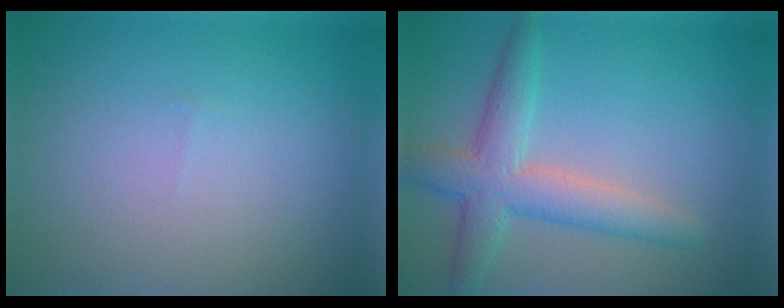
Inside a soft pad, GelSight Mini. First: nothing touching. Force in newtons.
{"total": 4.9, "press": 4.9, "slide": 0.2}